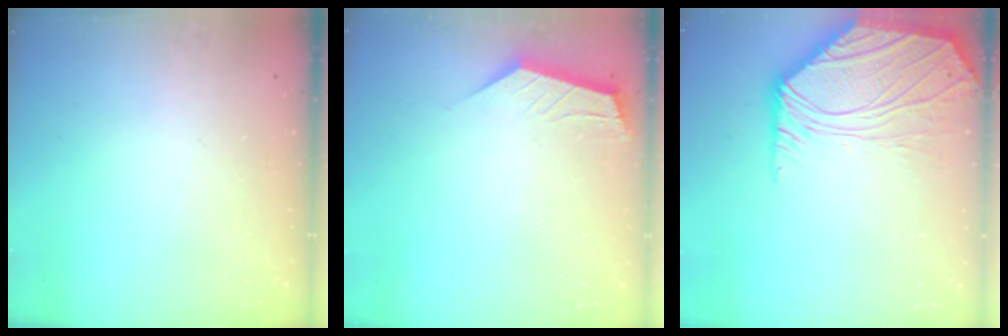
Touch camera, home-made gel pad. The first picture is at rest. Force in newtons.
{"total": 2.3, "press": 2.3, "slide": 0.3}
{"total": 8.3, "press": 8.1, "slide": 1.6}